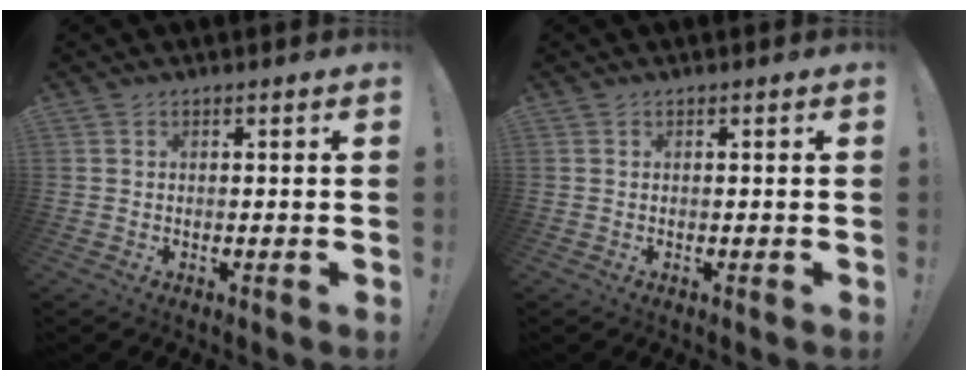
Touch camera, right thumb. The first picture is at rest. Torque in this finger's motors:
{"motor_torque": [0.00, 0.00, -0.01, 0.01, 0.02]}